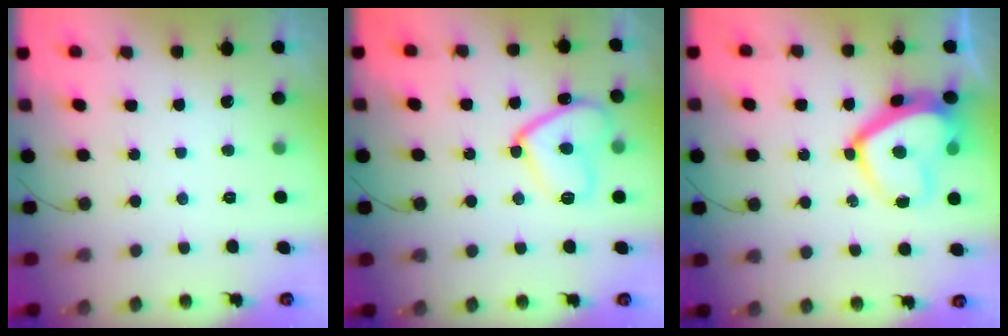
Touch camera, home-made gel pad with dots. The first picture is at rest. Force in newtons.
{"total": 12.2, "press": 12.2, "slide": 1.3}
{"total": 13.9, "press": 13.9, "slide": 0.8}